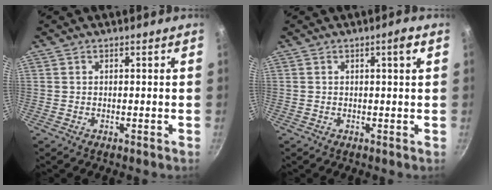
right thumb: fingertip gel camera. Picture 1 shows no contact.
{"total": 2.4, "force": [0.8, 0.1, 2.3], "torque": [-0.035, 0.001, 0.011]}